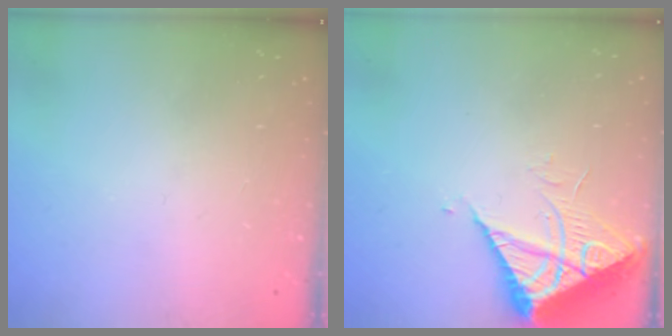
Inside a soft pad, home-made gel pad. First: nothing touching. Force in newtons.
{"total": 7.8, "press": 7.8, "slide": 0.8}